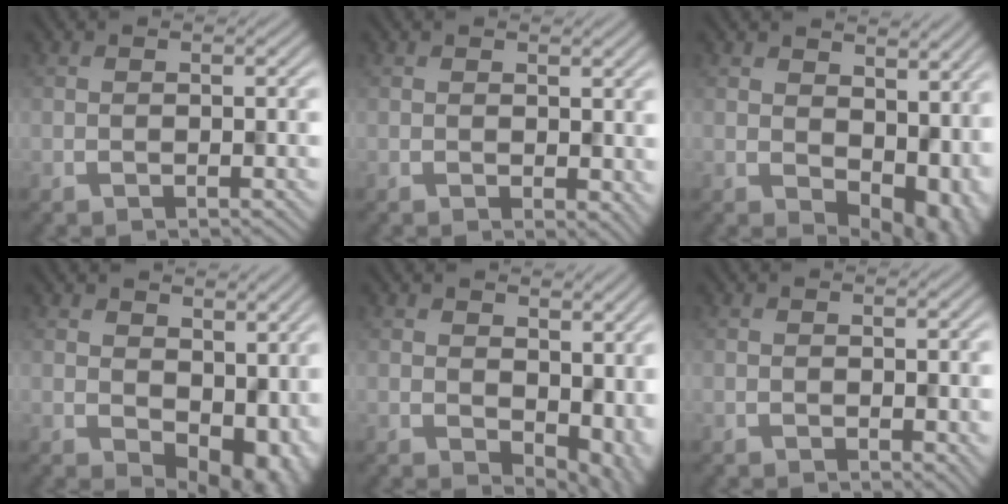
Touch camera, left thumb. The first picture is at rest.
{"total": 1.4, "force": [0.1, 1.0, 1.0], "torque": [-0.010, -0.007, 0.011]}
{"total": 8.5, "force": [0.6, 5.9, 6.1], "torque": [-0.081, -0.032, 0.027]}
{"total": 7.7, "force": [0.4, 5.2, 5.6], "torque": [-0.073, -0.031, 0.020]}
{"total": 6.3, "force": [0.1, 4.4, 4.5], "torque": [-0.055, -0.028, 0.014]}
{"total": 1.5, "force": [-0.2, 0.8, 1.3], "torque": [-0.018, -0.006, 0.004]}